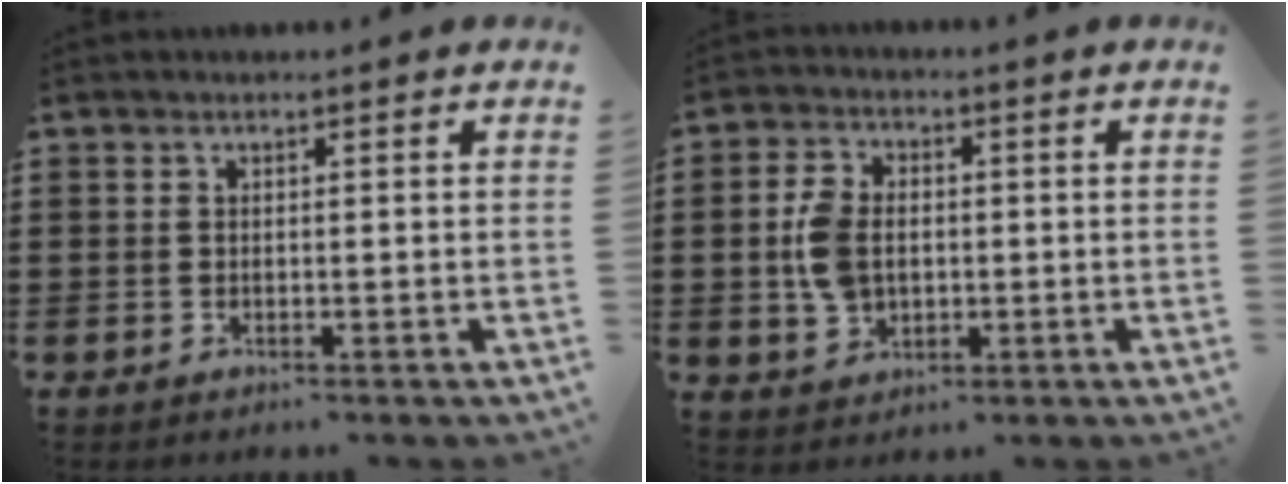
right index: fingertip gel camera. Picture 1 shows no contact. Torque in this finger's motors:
{"motor_torque": [0.17, 0.31, 0.15, 0.04]}